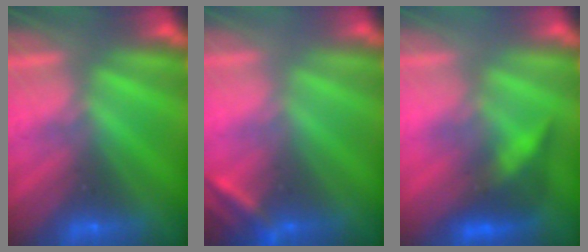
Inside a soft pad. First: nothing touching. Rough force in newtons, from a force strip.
{"total": 2.6}
{"total": 2.9}